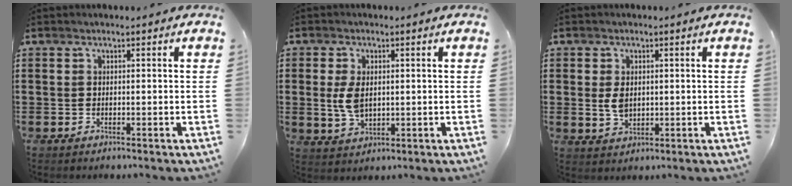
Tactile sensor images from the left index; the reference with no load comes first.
{"total": 5.0, "force": [0.6, 2.9, 4.0], "torque": [-0.104, 0.000, 0.003]}
{"total": 3.4, "force": [0.4, 2.1, 2.6], "torque": [-0.061, 0.002, 0.005]}